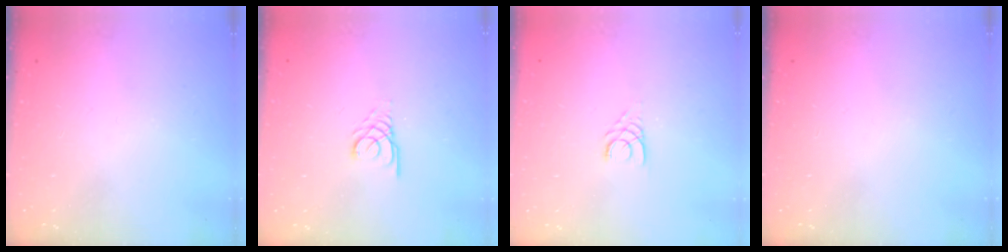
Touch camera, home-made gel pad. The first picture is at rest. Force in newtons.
{"total": 2.7, "press": 2.7, "slide": 0.3}
{"total": 3.1, "press": 3.1, "slide": 0.3}
{"total": 0.0}